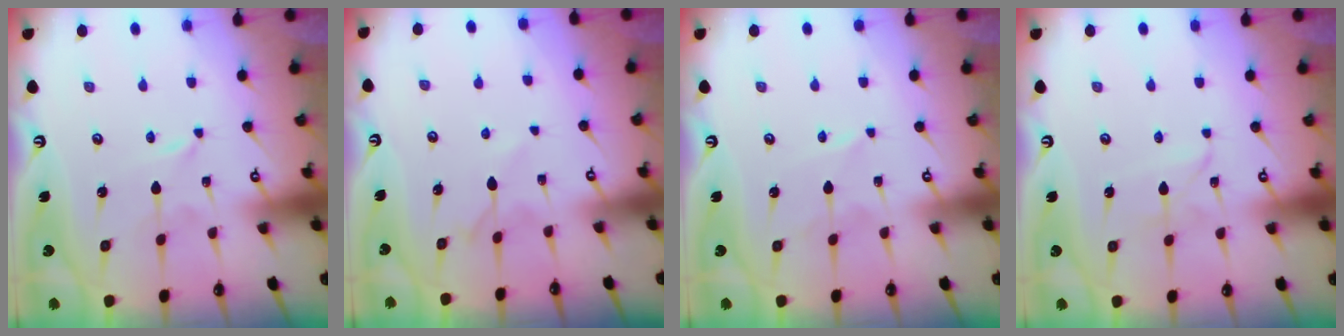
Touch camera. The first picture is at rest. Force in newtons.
{"total": 5.2, "press": 5.2, "slide": 0.8}
{"total": 2.8, "press": 2.8, "slide": 0.3}
{"total": 2.2, "press": 2.2, "slide": 0.2}